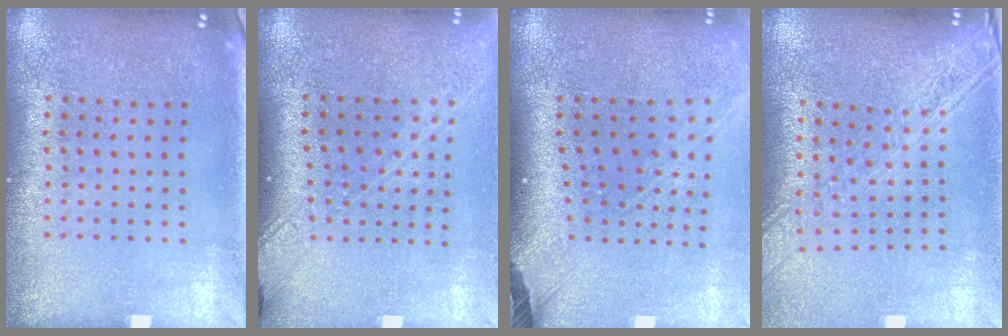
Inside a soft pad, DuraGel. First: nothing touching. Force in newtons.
{"total": 2.1, "press": 1.6, "slide": 1.4}
{"total": 2.6, "press": 1.9, "slide": 1.8}
{"total": 2.2, "press": 1.9, "slide": 1.2}